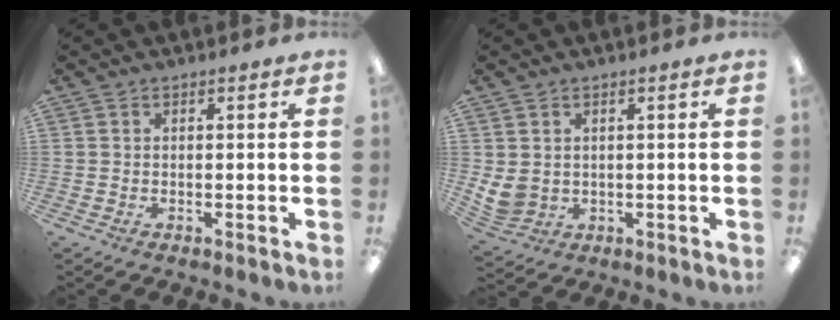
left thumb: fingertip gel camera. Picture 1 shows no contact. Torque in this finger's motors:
{"motor_torque": [0.17, 1.15, 0.73, -0.41, -0.01]}